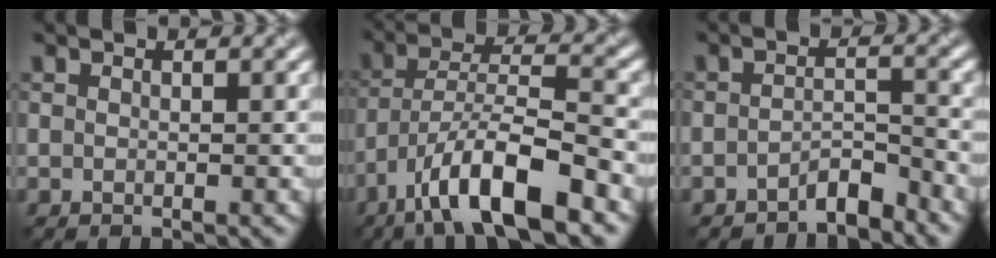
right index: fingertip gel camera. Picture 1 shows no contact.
{"total": 9.3, "force": [-5.6, 2.3, 7.1], "torque": [-0.117, 0.013, -0.099]}
{"total": 2.5, "force": [-2.2, 0.7, 1.1], "torque": [-0.015, 0.010, -0.041]}